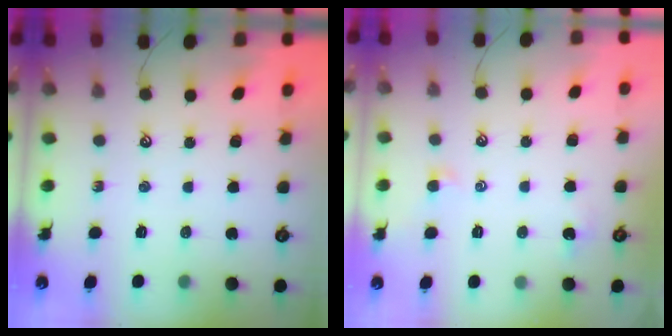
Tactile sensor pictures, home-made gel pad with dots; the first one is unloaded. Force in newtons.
{"total": 0.0}